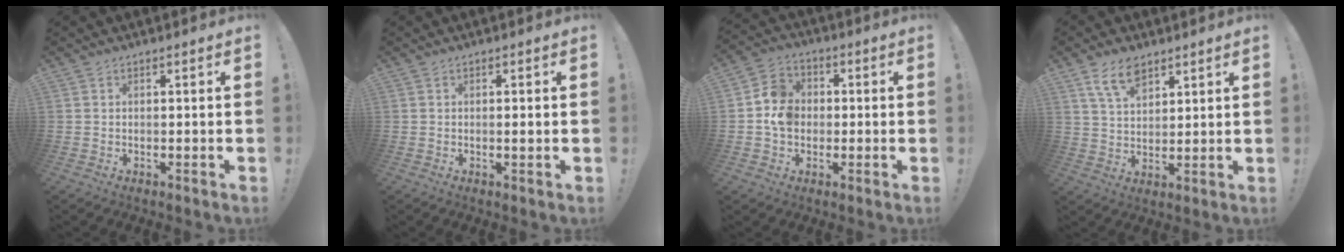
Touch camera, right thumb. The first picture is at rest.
{"total": 1.3, "force": [-0.2, -0.2, 1.3], "torque": [-0.022, -0.001, -0.004]}
{"total": 8.9, "force": [-1.0, 7.7, 4.5], "torque": [-0.067, 0.025, -0.013]}
{"total": 8.7, "force": [5.8, 4.4, 4.7], "torque": [-0.093, -0.019, 0.111]}